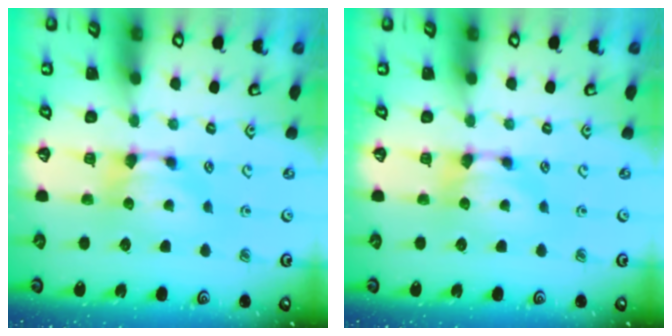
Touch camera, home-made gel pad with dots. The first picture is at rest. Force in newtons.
{"total": 0.0}